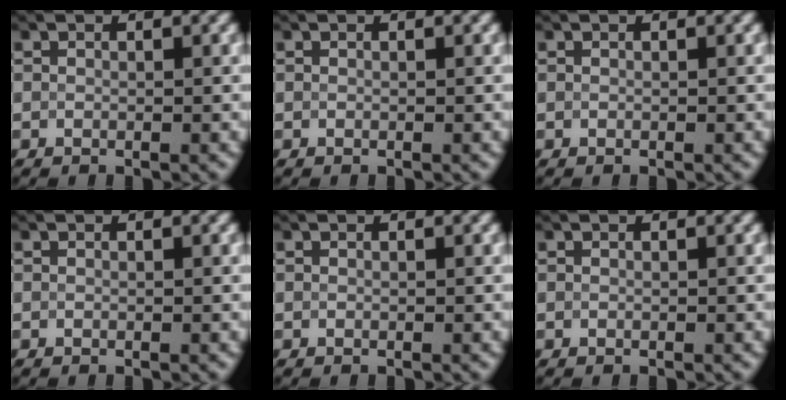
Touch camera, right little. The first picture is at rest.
{"total": 0.0}
{"total": 0.0}
{"total": 0.0}
{"total": 0.0}
{"total": 0.0}